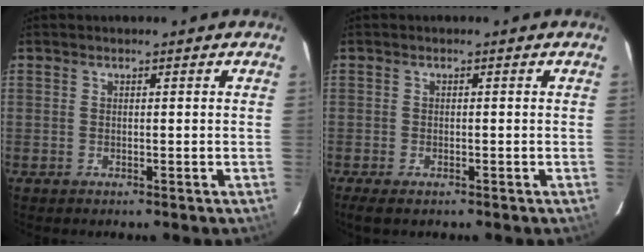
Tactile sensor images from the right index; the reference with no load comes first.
{"total": 3.1, "force": [-2.2, 1.2, 1.9], "torque": [-0.043, -0.012, -0.038]}